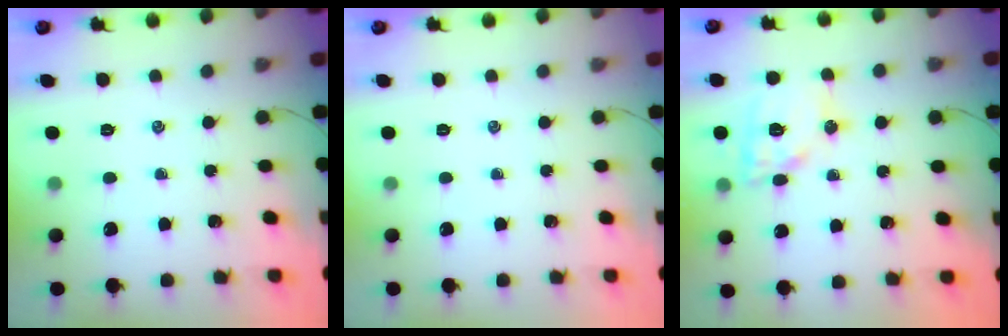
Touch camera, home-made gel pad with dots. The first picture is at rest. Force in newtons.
{"total": 0.0}
{"total": 12.2, "press": 12.1, "slide": 1.2}